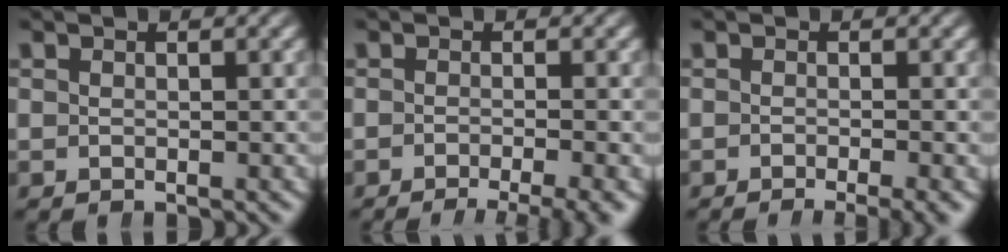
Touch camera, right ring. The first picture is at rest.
{"total": 5.1, "force": [-4.3, 0.6, 2.5], "torque": [-0.018, -0.008, -0.061]}
{"total": 3.0, "force": [-2.5, 0.0, 1.6], "torque": [-0.006, -0.003, -0.037]}